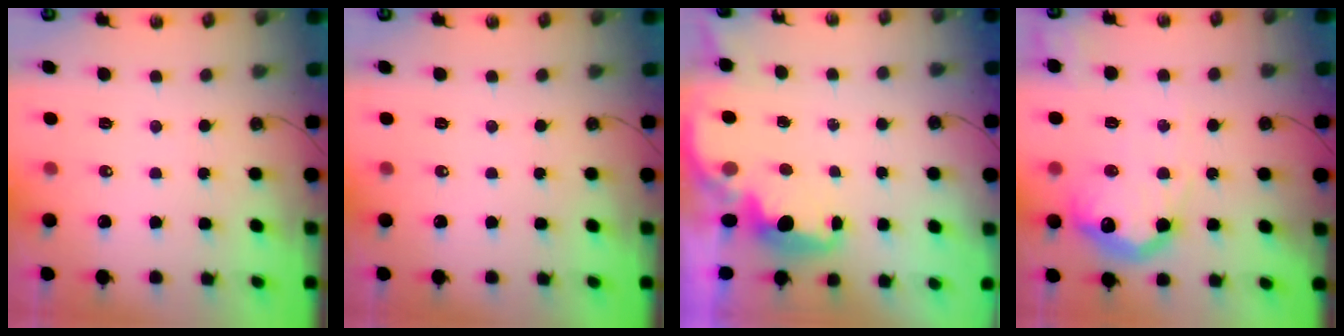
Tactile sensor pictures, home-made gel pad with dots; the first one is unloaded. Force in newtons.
{"total": 0.0}
{"total": 2.1, "press": 2.0, "slide": 0.8}
{"total": 18.7, "press": 18.7, "slide": 1.7}